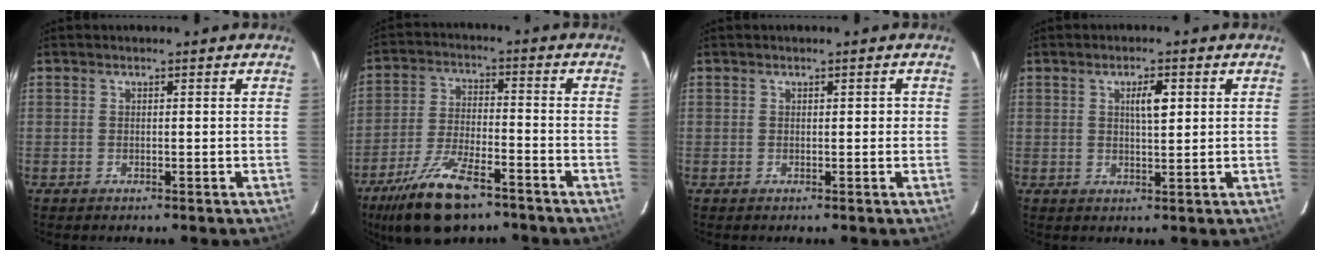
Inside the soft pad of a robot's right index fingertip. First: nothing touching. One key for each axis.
{"total": 12.2, "fx": -8.5, "fy": 3.3, "fz": 8.2, "tx": -0.163, "ty": -0.021, "tz": -0.151}
{"total": 0.9, "fx": 0.1, "fy": 0.5, "fz": 0.7, "tx": -0.009, "ty": 0.012, "tz": 0.004}
{"total": 3.4, "fx": 1.1, "fy": 0.7, "fz": 3.2, "tx": -0.054, "ty": 0.003, "tz": 0.019}